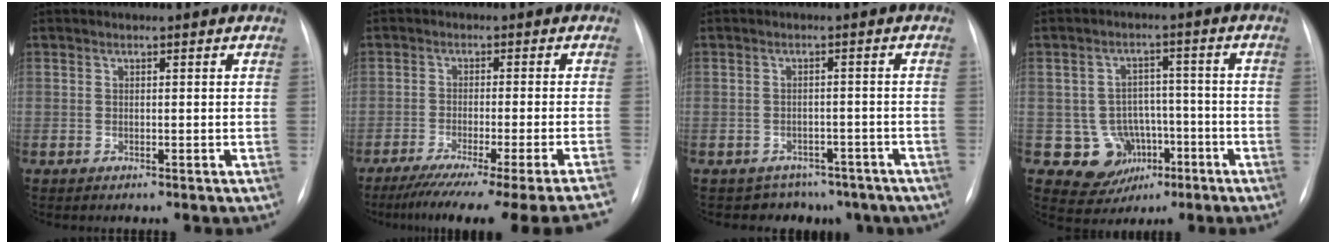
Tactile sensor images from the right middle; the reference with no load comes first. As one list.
[{"total": 20.4, "force": [-17.4, -2.3, 10.3], "torque": [-0.090, -0.059, -0.239]}, {"total": 7.2, "force": [-5.5, 4.6, 0.5], "torque": [0.003, 0.021, -0.056]}, {"total": 7.2, "force": [-2.4, 6.6, 1.3], "torque": [-0.012, 0.019, -0.026]}]